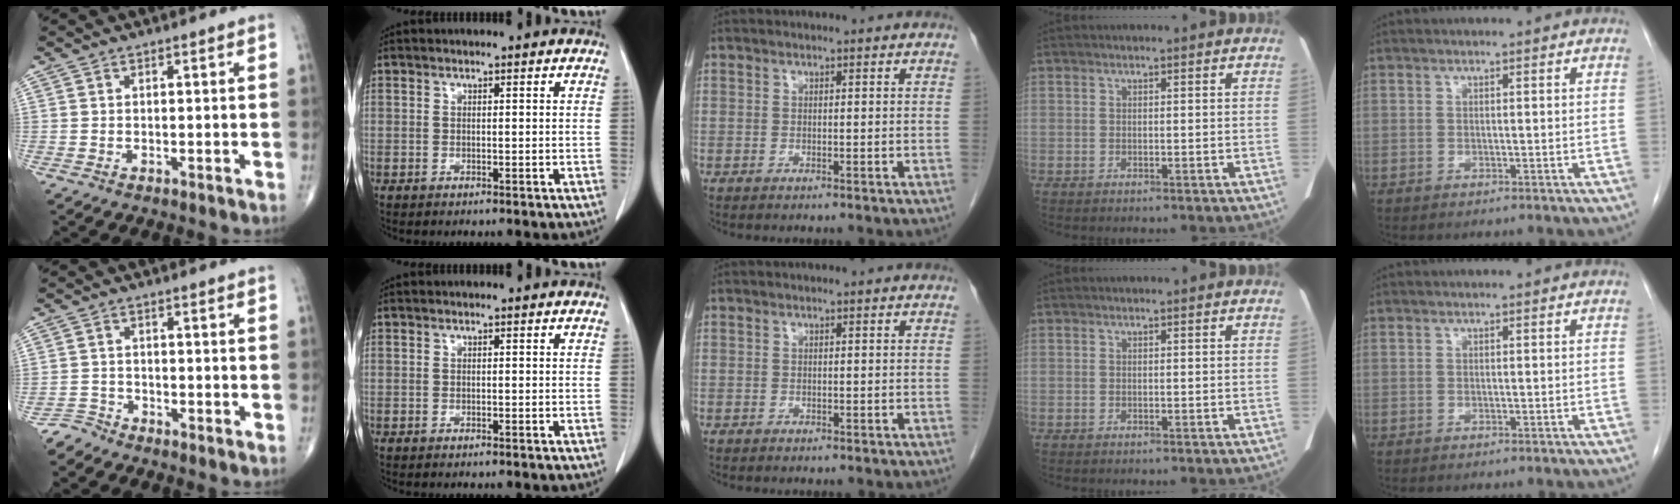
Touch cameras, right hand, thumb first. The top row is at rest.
{"thumb": {"total": 2.6, "force": [-2.5, 0.6, -0.6], "torque": [0.016, -0.004, -0.055]}}